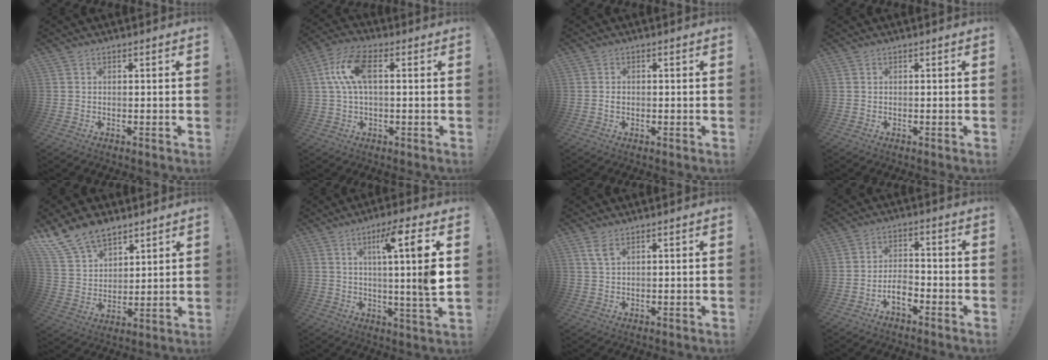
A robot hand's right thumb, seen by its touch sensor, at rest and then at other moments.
{"total": 11.5, "force": [2.1, 5.7, 9.8], "torque": [-0.210, 0.011, 0.041]}
{"total": 0.7, "force": [-0.1, 0.6, 0.4], "torque": [0.000, 0.000, -0.003]}
{"total": 0.0}
{"total": 13.4, "force": [10.5, 6.9, 4.7], "torque": [-0.097, -0.070, 0.204]}
{"total": 12.9, "force": [2.5, -0.5, 12.7], "torque": [-0.197, -0.007, 0.018]}
{"total": 3.5, "force": [2.0, 1.1, 2.7], "torque": [-0.048, -0.006, 0.036]}
{"total": 5.9, "force": [-3.5, 2.9, 3.8], "torque": [-0.067, 0.010, -0.061]}